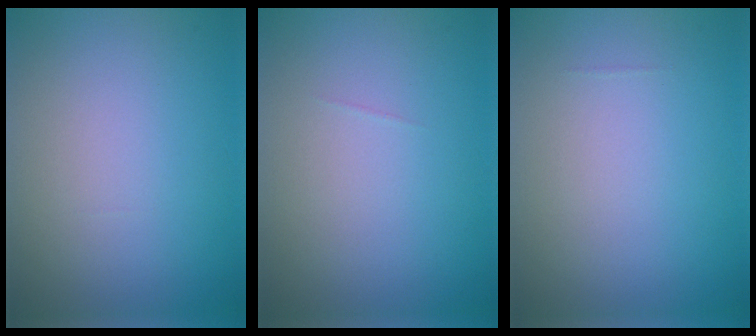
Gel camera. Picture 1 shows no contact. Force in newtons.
{"total": 0.0}
{"total": 0.0}